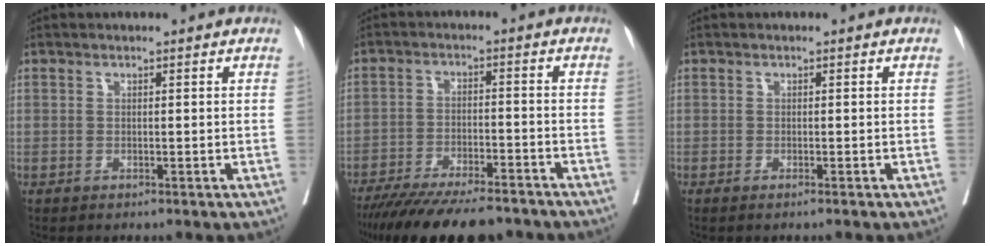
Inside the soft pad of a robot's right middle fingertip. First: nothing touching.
{"total": 16.5, "force": [-14.0, 3.1, 8.0], "torque": [-0.128, -0.020, -0.213]}
{"total": 1.3, "force": [-0.9, -0.2, 0.9], "torque": [-0.012, 0.000, -0.010]}